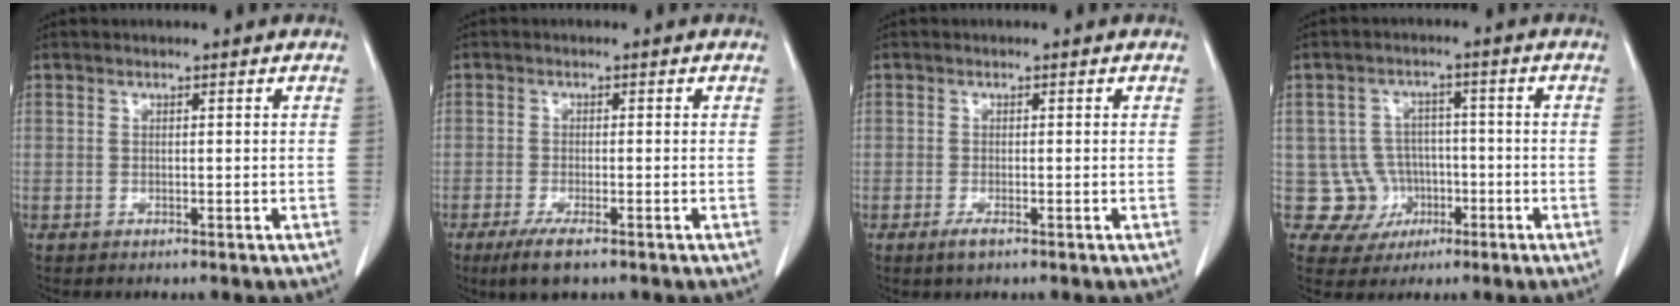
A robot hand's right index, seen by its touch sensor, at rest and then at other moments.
{"total": 4.5, "force": [-3.0, 0.7, 3.3], "torque": [-0.069, -0.011, -0.049]}
{"total": 1.5, "force": [-0.9, 0.1, 1.2], "torque": [-0.024, -0.003, -0.016]}
{"total": 7.3, "force": [-1.5, 7.2, 0.2], "torque": [0.003, 0.014, -0.015]}